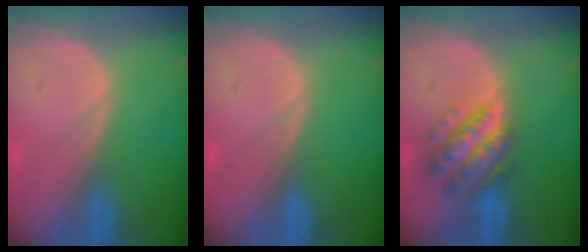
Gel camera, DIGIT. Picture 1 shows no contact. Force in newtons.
{"total": 0.0}
{"total": 7.7, "press": 7.7, "slide": 0.4}